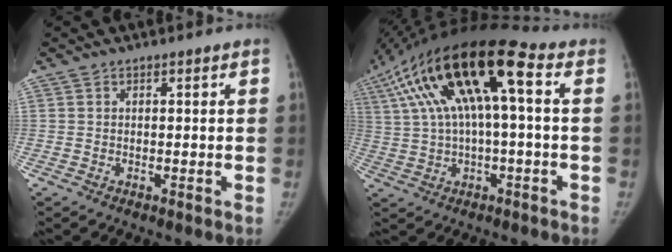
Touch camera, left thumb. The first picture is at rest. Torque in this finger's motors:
{"motor_torque": [2.58, 2.43, 2.77, 0.00, 1.01]}